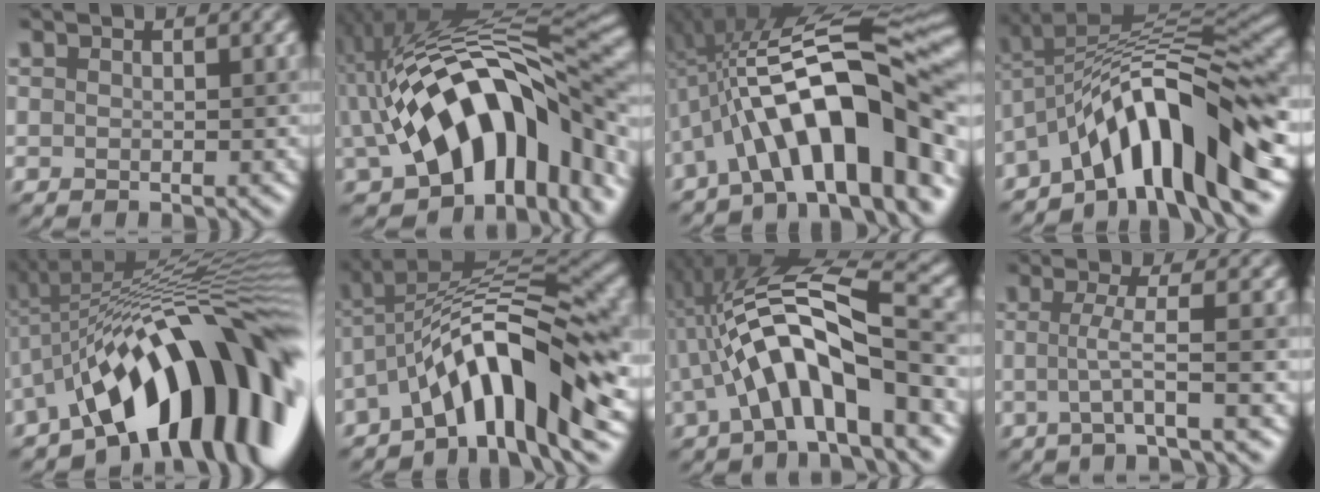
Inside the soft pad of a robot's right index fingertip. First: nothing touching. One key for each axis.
{"total": 14.4, "fx": -1.6, "fy": 8.2, "fz": 11.8, "tx": -0.151, "ty": 0.016, "tz": -0.040}
{"total": 14.4, "fx": -3.7, "fy": 4.6, "fz": 13.1, "tx": -0.177, "ty": 0.030, "tz": -0.065}
{"total": 11.3, "fx": -5.4, "fy": 2.9, "fz": 9.5, "tx": -0.132, "ty": 0.019, "tz": -0.095}
{"total": 16.0, "fx": -4.2, "fy": 7.4, "fz": 13.5, "tx": -0.162, "ty": 0.034, "tz": -0.090}
{"total": 10.9, "fx": -4.0, "fy": 3.6, "fz": 9.5, "tx": -0.137, "ty": 0.016, "tz": -0.078}
{"total": 10.0, "fx": -1.7, "fy": 3.1, "fz": 9.3, "tx": -0.159, "ty": 0.022, "tz": -0.032}
{"total": 3.1, "fx": -0.4, "fy": 0.2, "fz": 3.0, "tx": -0.053, "ty": -0.007, "tz": -0.019}